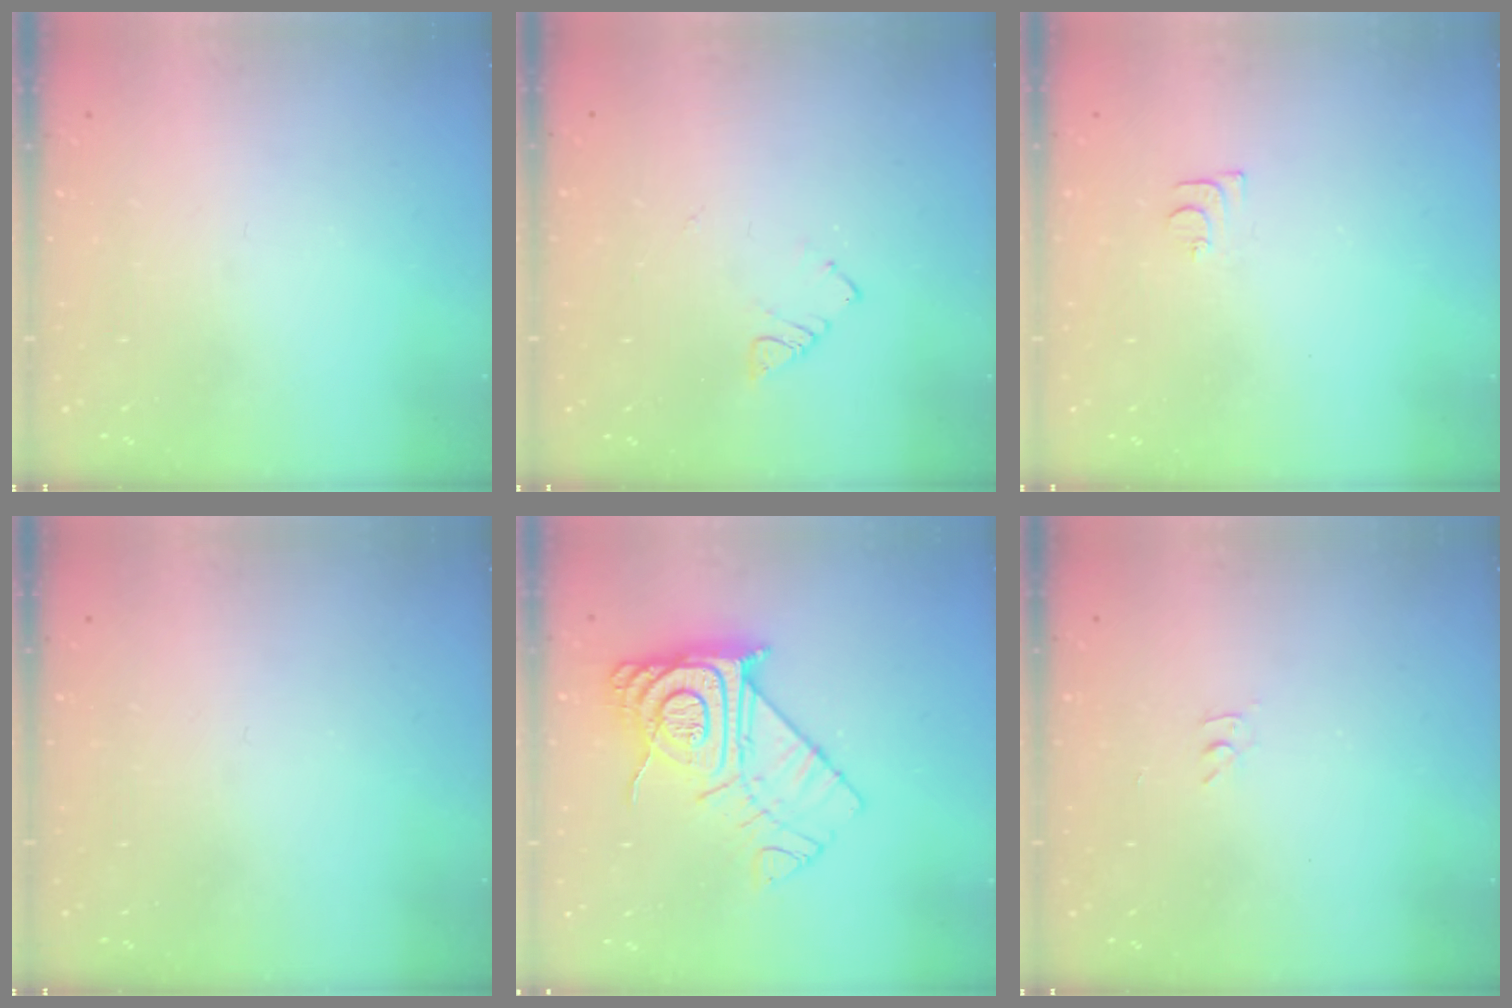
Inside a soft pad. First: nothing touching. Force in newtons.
{"total": 3.0, "press": 2.9, "slide": 0.4}
{"total": 5.2, "press": 5.1, "slide": 0.6}
{"total": 0.0}
{"total": 13.5, "press": 13.5, "slide": 1.1}
{"total": 2.8, "press": 2.8, "slide": 0.4}